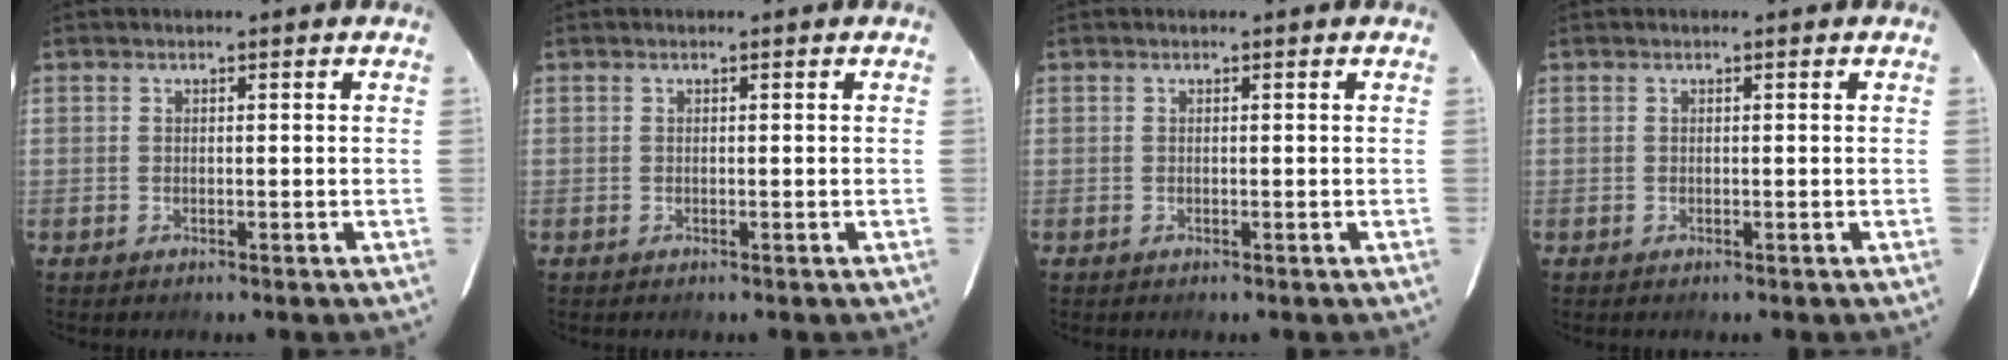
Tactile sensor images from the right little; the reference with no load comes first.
{"total": 0.0}
{"total": 0.0}
{"total": 0.0}